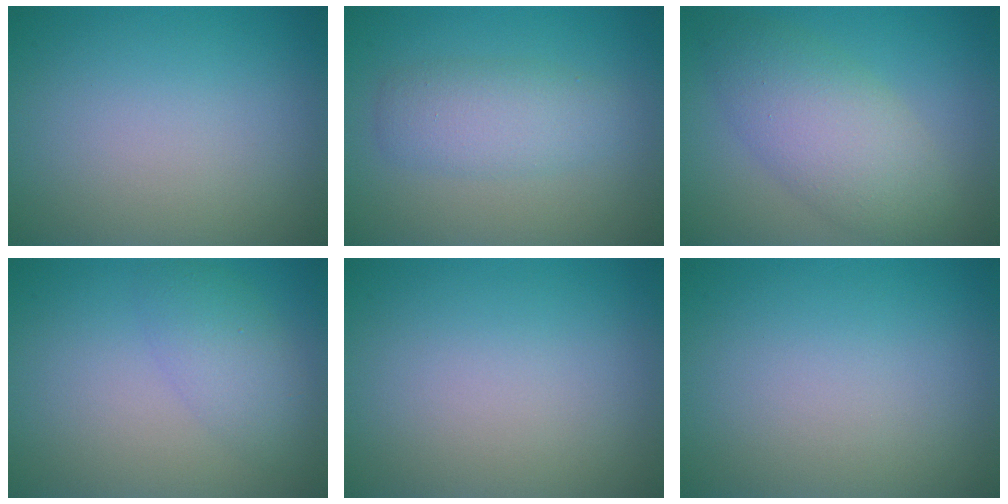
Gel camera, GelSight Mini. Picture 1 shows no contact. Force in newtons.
{"total": 2.3, "press": 2.3, "slide": 0.2}
{"total": 5.9, "press": 5.9, "slide": 0.3}
{"total": 3.0, "press": 3.0, "slide": 0.2}
{"total": 0.0}
{"total": 0.0}